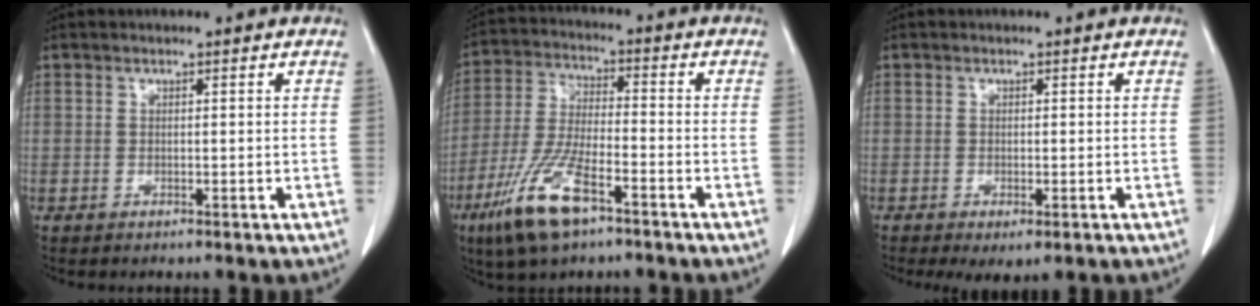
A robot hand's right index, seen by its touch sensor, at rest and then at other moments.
{"total": 12.1, "force": [-7.0, 2.9, 9.5], "torque": [-0.203, -0.020, -0.129]}
{"total": 3.1, "force": [-1.8, 1.0, 2.4], "torque": [-0.035, -0.008, -0.021]}